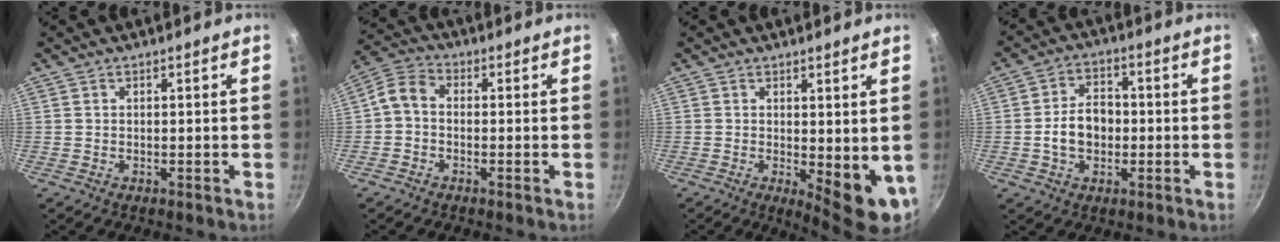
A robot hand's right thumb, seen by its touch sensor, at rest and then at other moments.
{"total": 4.6, "force": [-1.2, 3.4, 3.0], "torque": [-0.066, 0.031, -0.037]}
{"total": 8.5, "force": [0.1, 3.2, 7.8], "torque": [-0.085, -0.015, 0.010]}
{"total": 8.1, "force": [-1.0, 5.8, 5.5], "torque": [-0.072, 0.021, -0.023]}